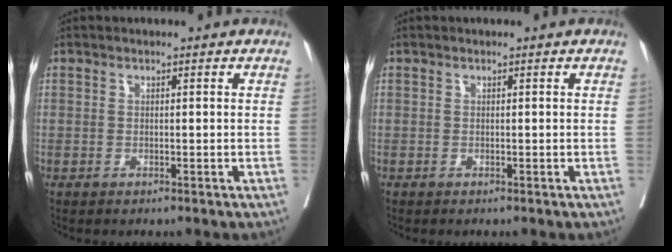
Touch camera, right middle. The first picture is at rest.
{"total": 0.0}